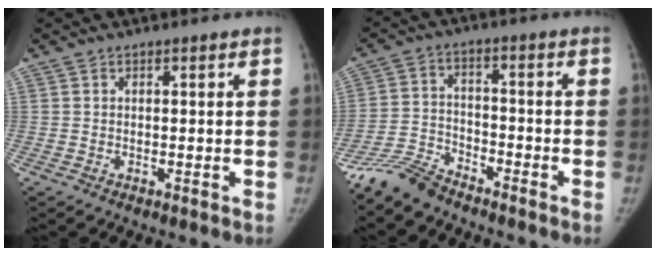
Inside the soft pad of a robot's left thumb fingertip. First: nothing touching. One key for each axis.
{"total": 7.7, "fx": -7.1, "fy": 2.5, "fz": 1.8, "tx": -0.035, "ty": 0.031, "tz": -0.144}